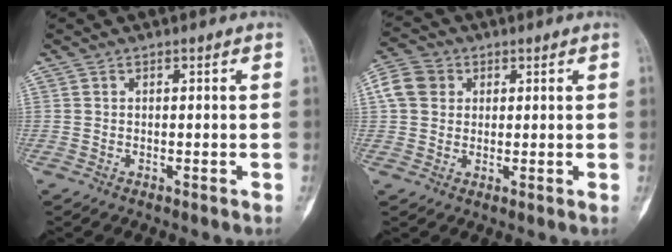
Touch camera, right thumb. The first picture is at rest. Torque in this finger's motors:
{"motor_torque": [0.70, 0.71, 0.36, -0.31, 0.04]}